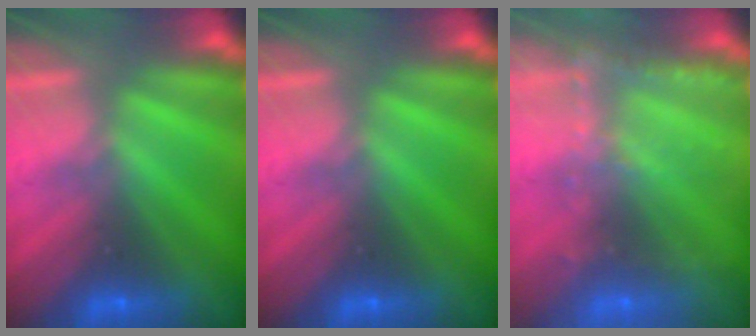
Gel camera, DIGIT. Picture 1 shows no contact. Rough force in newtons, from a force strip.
{"total": 0.0}
{"total": 10.8}